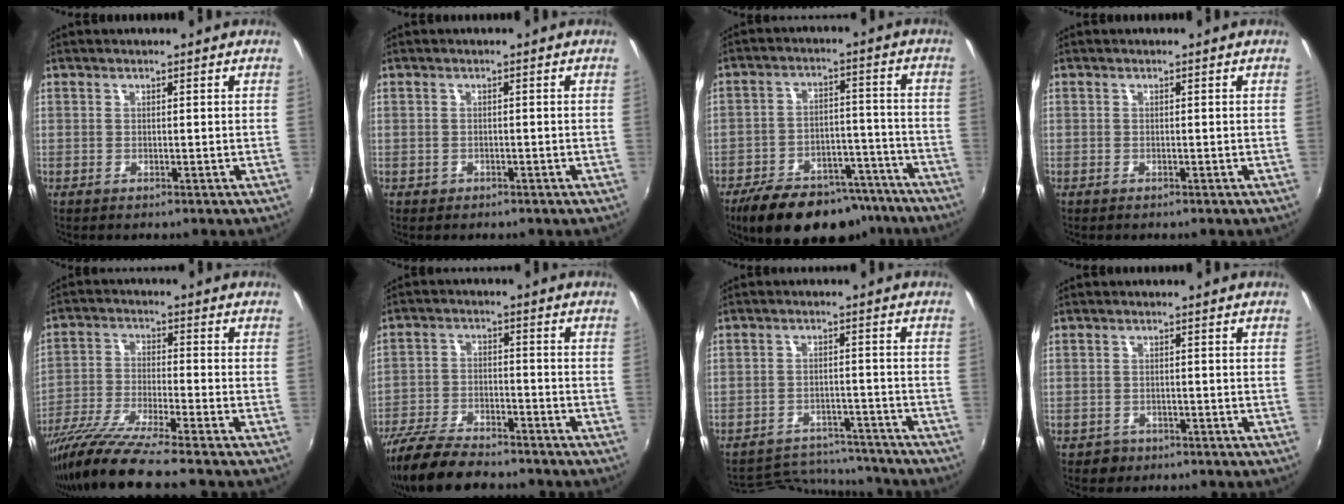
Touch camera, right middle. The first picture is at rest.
{"total": 1.3, "force": [-0.7, 1.1, 0.3], "torque": [-0.009, -0.002, -0.008]}
{"total": 19.3, "force": [-14.9, 8.8, 8.6], "torque": [-0.167, 0.017, -0.203]}
{"total": 0.7, "force": [-0.5, 0.4, 0.0], "torque": [-0.002, -0.001, -0.010]}
{"total": 12.7, "force": [-10.6, -1.0, 7.0], "torque": [-0.143, -0.035, -0.197]}
{"total": 15.6, "force": [-13.1, 4.3, 7.3], "torque": [-0.164, -0.028, -0.231]}
{"total": 12.9, "force": [-12.0, 4.0, 2.5], "torque": [-0.068, 0.025, -0.162]}
{"total": 2.6, "force": [-1.4, 2.1, 0.4], "torque": [-0.015, -0.001, -0.020]}